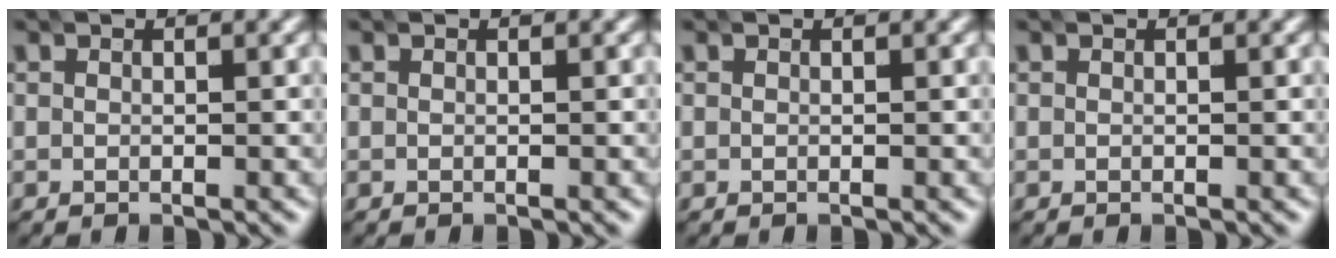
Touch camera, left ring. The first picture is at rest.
{"total": 0.0}
{"total": 0.0}
{"total": 0.0}